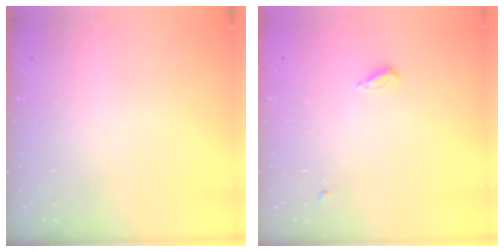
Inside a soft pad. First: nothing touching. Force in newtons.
{"total": 4.2, "press": 4.2, "slide": 0.5}